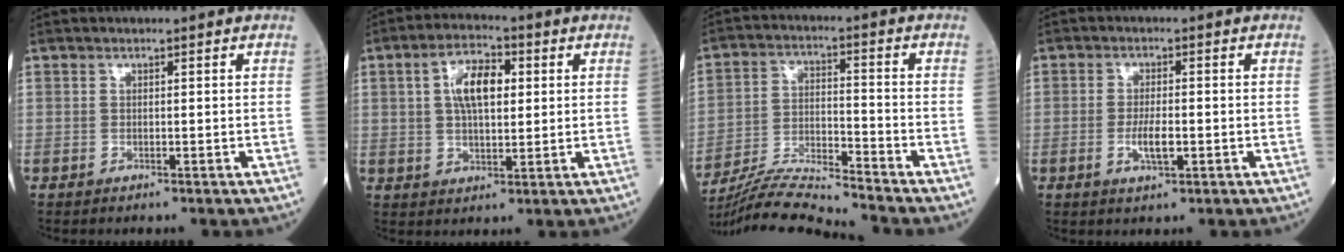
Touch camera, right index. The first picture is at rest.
{"total": 7.9, "force": [1.9, 3.4, 6.9], "torque": [-0.130, 0.017, 0.032]}
{"total": 11.0, "force": [-10.5, -2.1, 2.5], "torque": [-0.050, -0.004, -0.194]}
{"total": 3.9, "force": [-1.0, 0.9, 3.7], "torque": [-0.074, -0.003, -0.016]}